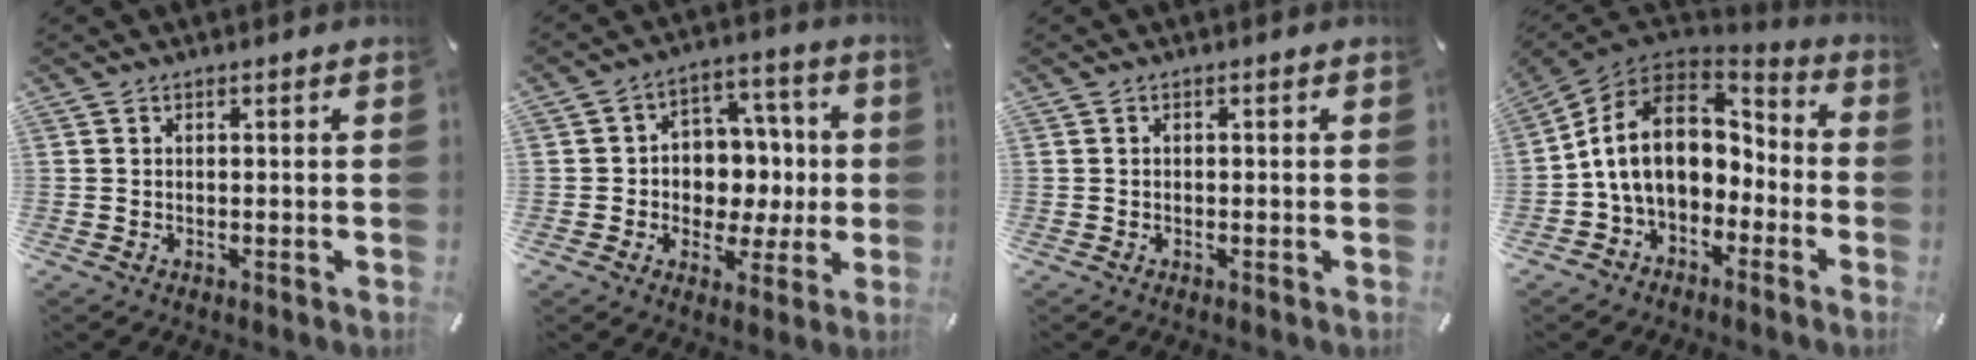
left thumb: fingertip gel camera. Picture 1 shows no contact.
{"total": 9.7, "force": [-0.8, 9.2, 2.9], "torque": [-0.032, 0.006, -0.008]}
{"total": 0.0}
{"total": 15.8, "force": [0.0, 12.0, 10.4], "torque": [-0.205, 0.013, -0.001]}